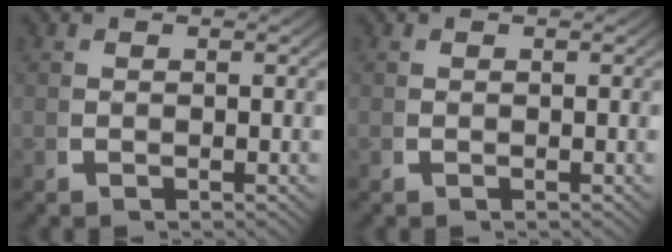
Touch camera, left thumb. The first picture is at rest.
{"total": 0.0}